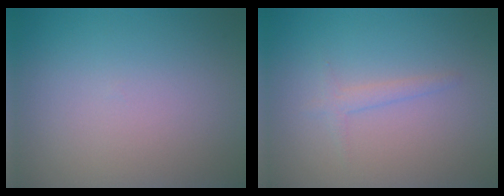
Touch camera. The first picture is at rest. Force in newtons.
{"total": 1.1, "press": 1.1, "slide": 0.1}